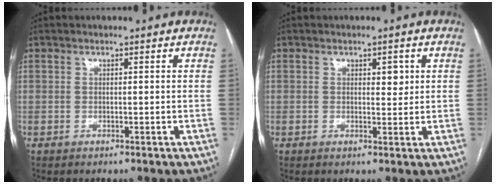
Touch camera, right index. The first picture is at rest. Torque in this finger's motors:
{"motor_torque": [-0.03, 0.06, -0.05, 0.00]}